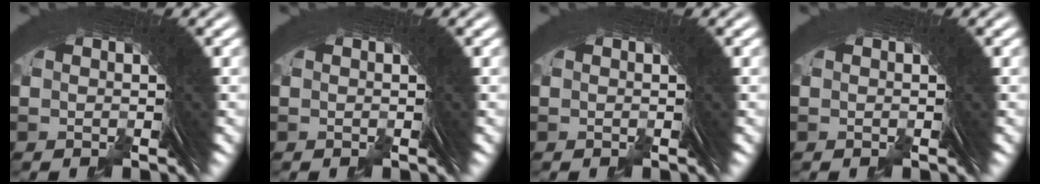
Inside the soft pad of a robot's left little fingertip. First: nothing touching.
{"total": 0.0}
{"total": 0.0}
{"total": 0.0}